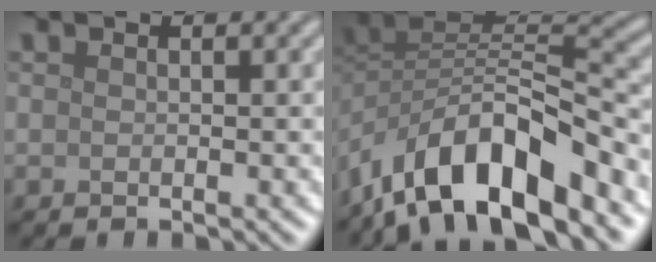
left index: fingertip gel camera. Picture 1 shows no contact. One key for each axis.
{"total": 11.4, "fx": -6.9, "fy": 4.5, "fz": 7.8, "tx": -0.119, "ty": 0.007, "tz": -0.135}